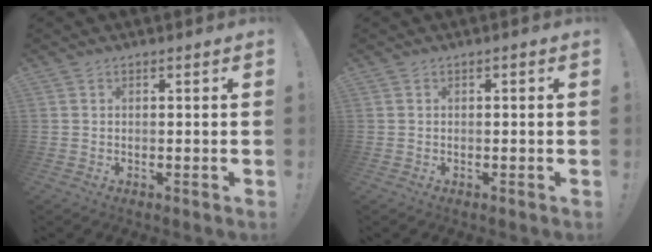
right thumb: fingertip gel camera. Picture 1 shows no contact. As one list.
[{"total": 0.5, "force": [-0.4, 0.3, 0.2], "torque": [-0.009, 0.004, -0.006]}]